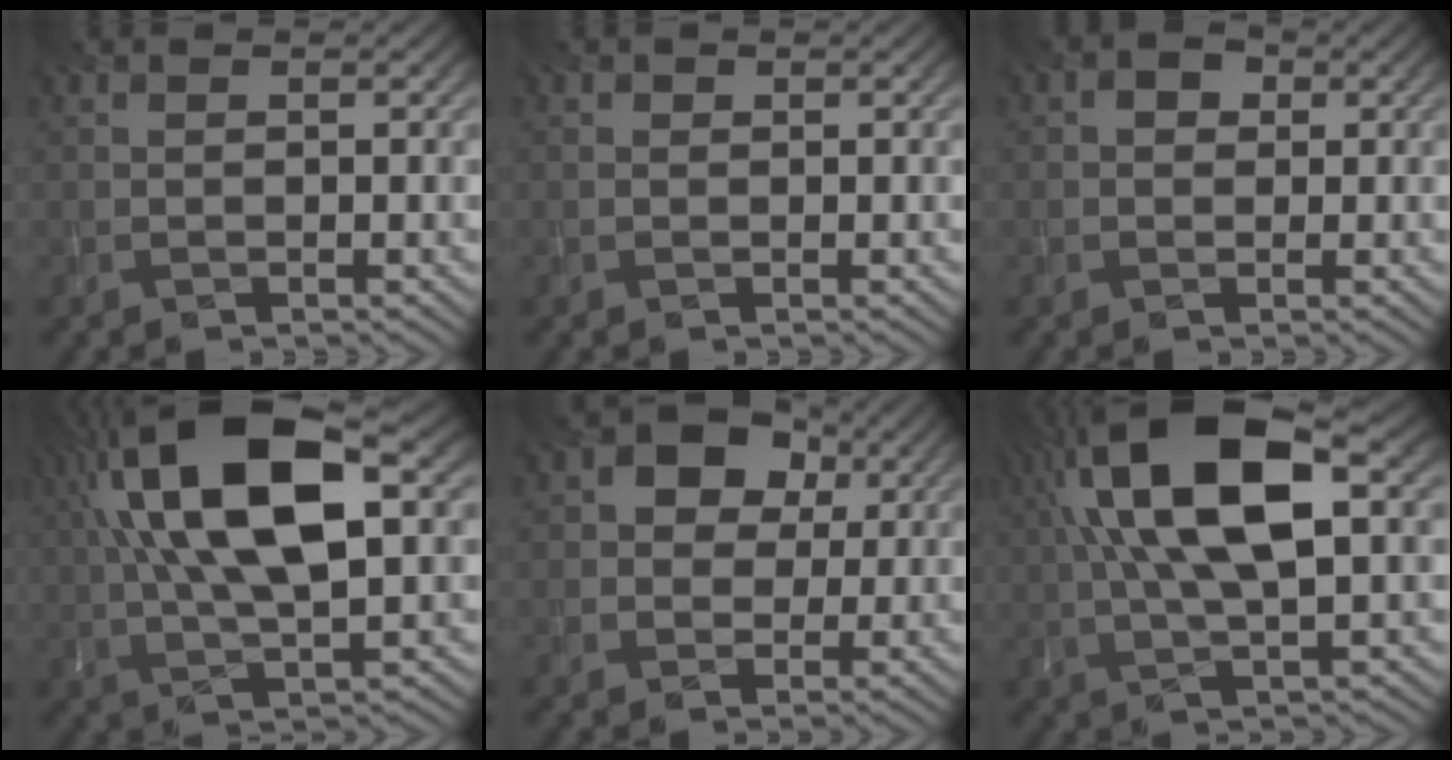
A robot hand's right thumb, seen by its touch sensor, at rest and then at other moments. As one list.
[{"total": 0.5, "force": [0.1, 0.5, 0.1], "torque": [-0.001, -0.003, 0.000]}, {"total": 1.9, "force": [0.3, 1.7, 0.9], "torque": [-0.014, 0.003, 0.000]}, {"total": 16.7, "force": [4.8, 6.3, 14.7], "torque": [-0.296, 0.032, 0.073]}, {"total": 7.5, "force": [2.4, 6.0, 3.9], "torque": [-0.078, 0.027, 0.015]}, {"total": 15.2, "force": [4.1, 5.5, 13.5], "torque": [-0.276, 0.026, 0.067]}]